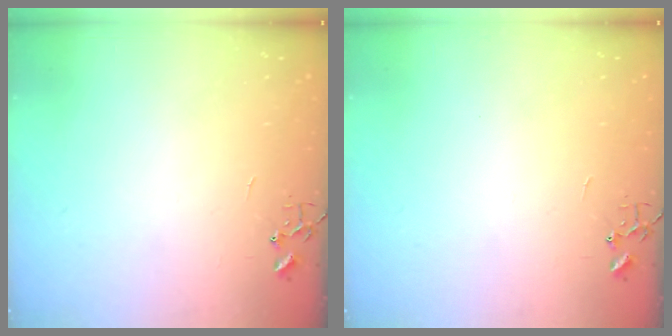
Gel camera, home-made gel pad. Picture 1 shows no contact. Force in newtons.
{"total": 0.0}